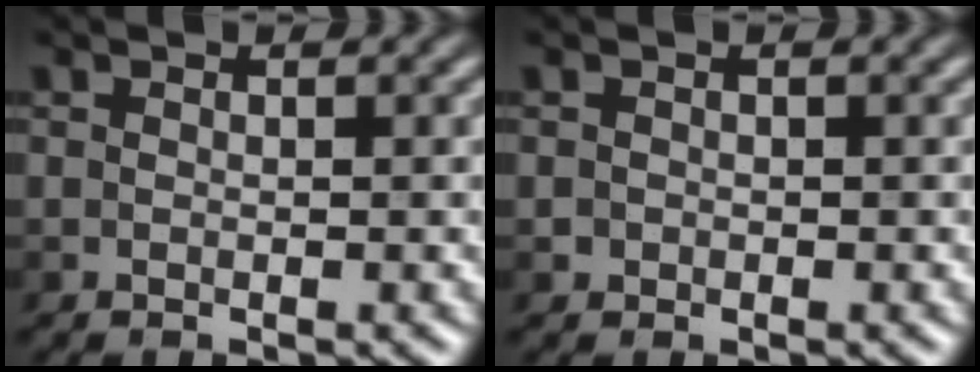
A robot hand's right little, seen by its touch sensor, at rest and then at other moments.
{"total": 1.2, "force": [0.3, 1.1, 0.3], "torque": [0.013, 0.007, 0.004]}